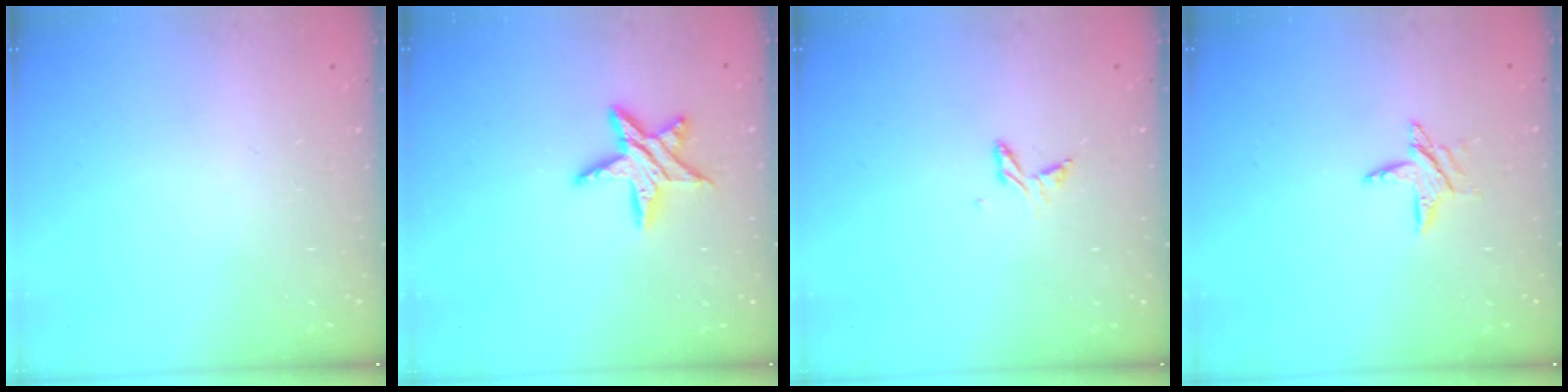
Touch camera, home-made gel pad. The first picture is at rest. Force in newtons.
{"total": 10.8, "press": 10.7, "slide": 0.7}
{"total": 5.3, "press": 5.2, "slide": 0.6}
{"total": 6.0, "press": 6.0, "slide": 0.5}